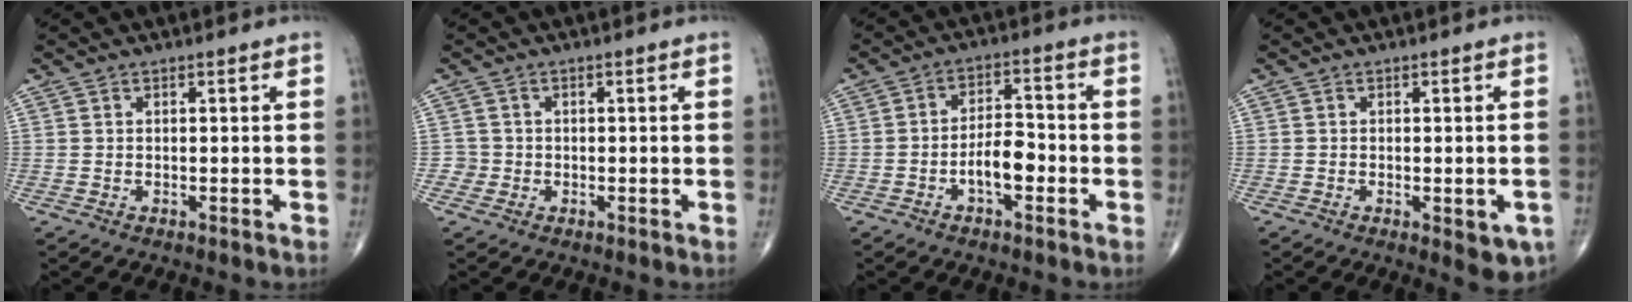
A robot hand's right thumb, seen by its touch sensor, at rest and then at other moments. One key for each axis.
{"total": 1.7, "fx": -0.5, "fy": 1.6, "fz": -0.3, "tx": 0.020, "ty": 0.008, "tz": -0.016}
{"total": 6.7, "fx": -2.4, "fy": 3.1, "fz": 5.4, "tx": -0.081, "ty": 0.025, "tz": -0.045}
{"total": 5.7, "fx": -2.0, "fy": 2.1, "fz": 4.9, "tx": -0.048, "ty": -0.001, "tz": -0.017}